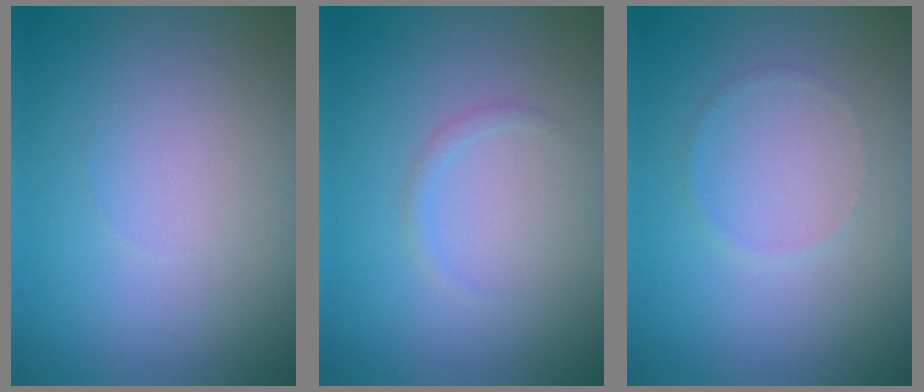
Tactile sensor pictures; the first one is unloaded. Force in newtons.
{"total": 0.8, "press": 0.8, "slide": 0.1}
{"total": 0.6, "press": 0.6, "slide": 0.1}